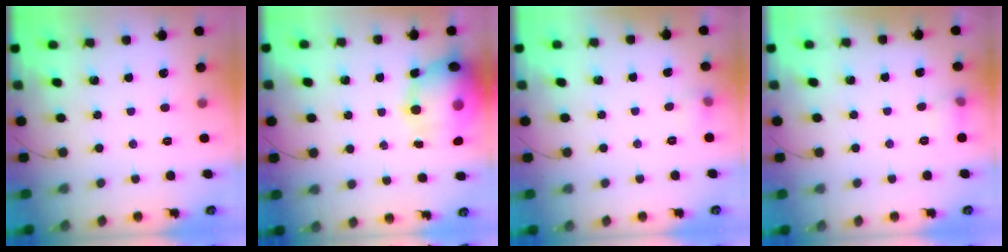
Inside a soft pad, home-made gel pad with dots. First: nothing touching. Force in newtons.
{"total": 19.5, "press": 18.6, "slide": 5.9}
{"total": 5.6, "press": 4.2, "slide": 3.6}
{"total": 6.5, "press": 6.3, "slide": 1.6}